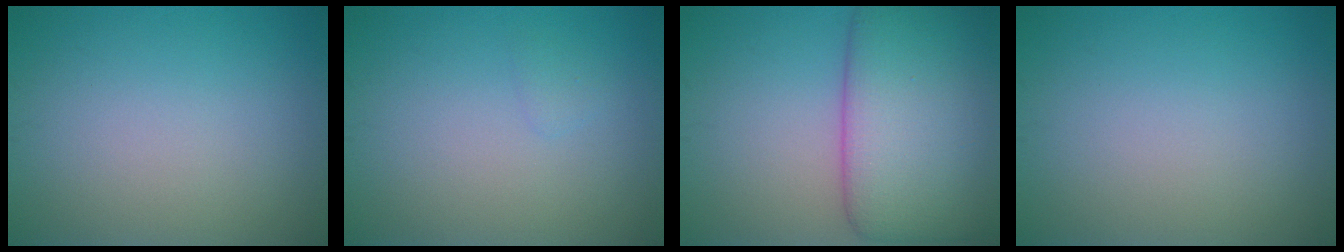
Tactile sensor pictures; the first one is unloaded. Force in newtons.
{"total": 0.6, "press": 0.6, "slide": 0.0}
{"total": 10.4, "press": 10.4, "slide": 0.7}
{"total": 0.0}